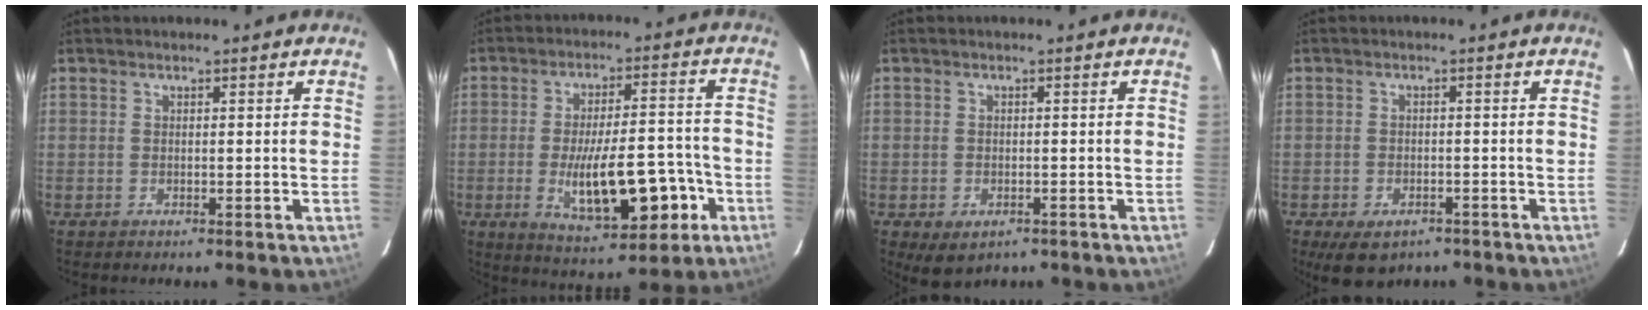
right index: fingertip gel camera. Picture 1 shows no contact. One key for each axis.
{"total": 14.7, "fx": -4.5, "fy": 4.6, "fz": 13.2, "tx": -0.212, "ty": 0.008, "tz": -0.058}
{"total": 6.1, "fx": -4.1, "fy": 3.8, "fz": 2.5, "tx": -0.039, "ty": -0.001, "tz": -0.050}
{"total": 6.6, "fx": -4.5, "fy": 3.9, "fz": 2.9, "tx": -0.047, "ty": -0.001, "tz": -0.060}